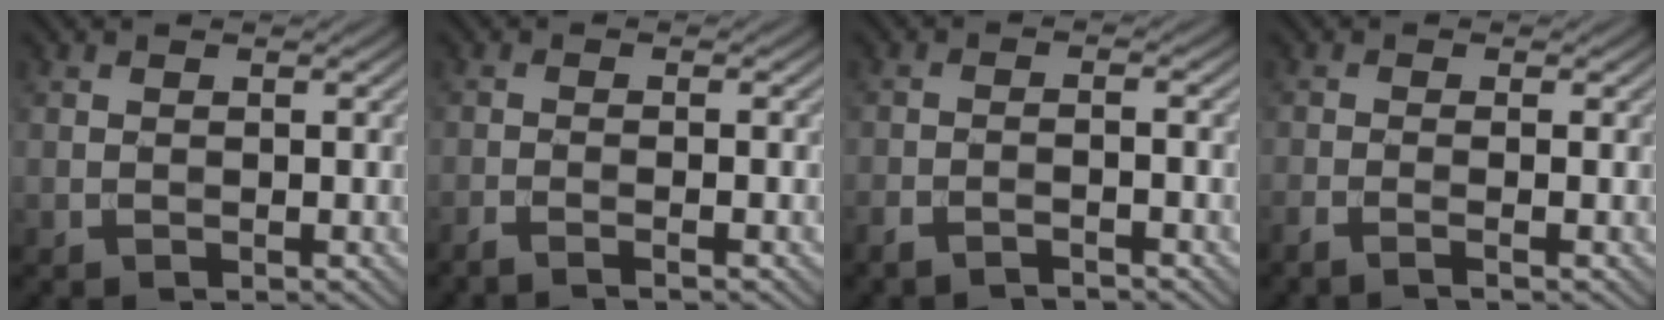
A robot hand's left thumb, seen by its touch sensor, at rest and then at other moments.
{"total": 2.6, "force": [-1.4, 0.3, 2.1], "torque": [-0.024, 0.003, -0.042]}
{"total": 2.7, "force": [-2.3, 0.2, 1.5], "torque": [-0.025, 0.000, -0.051]}
{"total": 1.9, "force": [-1.0, 0.1, 1.6], "torque": [-0.021, 0.001, -0.033]}